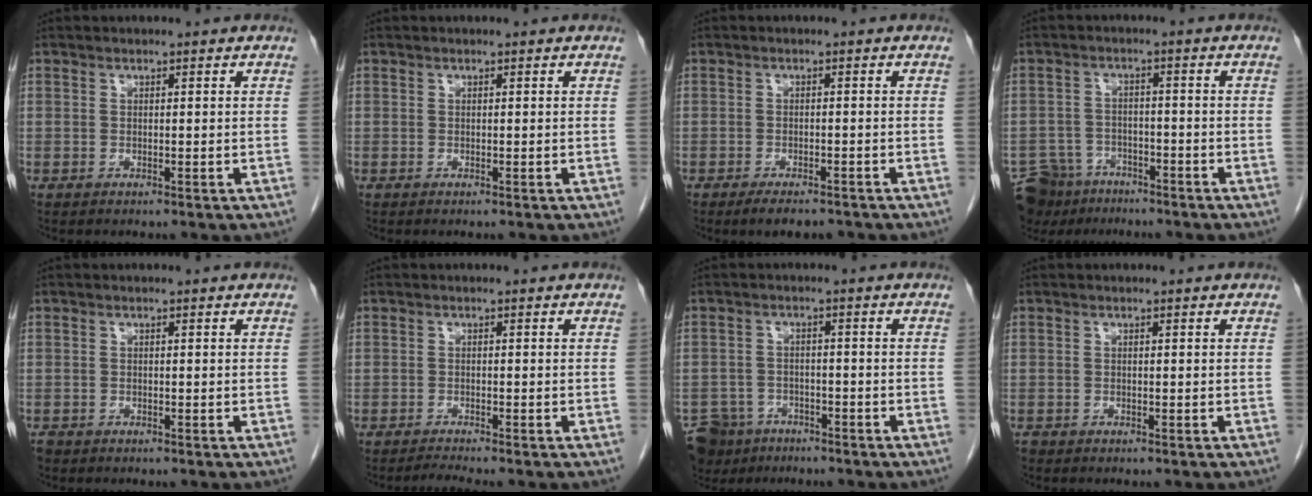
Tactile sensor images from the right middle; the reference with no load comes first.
{"total": 0.0}
{"total": 4.1, "force": [-3.3, 1.2, 2.0], "torque": [-0.030, -0.003, -0.048]}
{"total": 8.0, "force": [-6.5, 4.6, 1.3], "torque": [-0.028, 0.005, -0.104]}
{"total": 1.0, "force": [-0.8, 0.6, 0.2], "torque": [-0.010, -0.001, -0.014]}
{"total": 1.8, "force": [-1.6, -0.9, 0.4], "torque": [-0.018, -0.012, -0.029]}
{"total": 6.8, "force": [-5.3, 4.2, 0.8], "torque": [-0.018, -0.001, -0.086]}
{"total": 0.6, "force": [-0.5, 0.3, 0.0], "torque": [-0.008, 0.000, -0.011]}